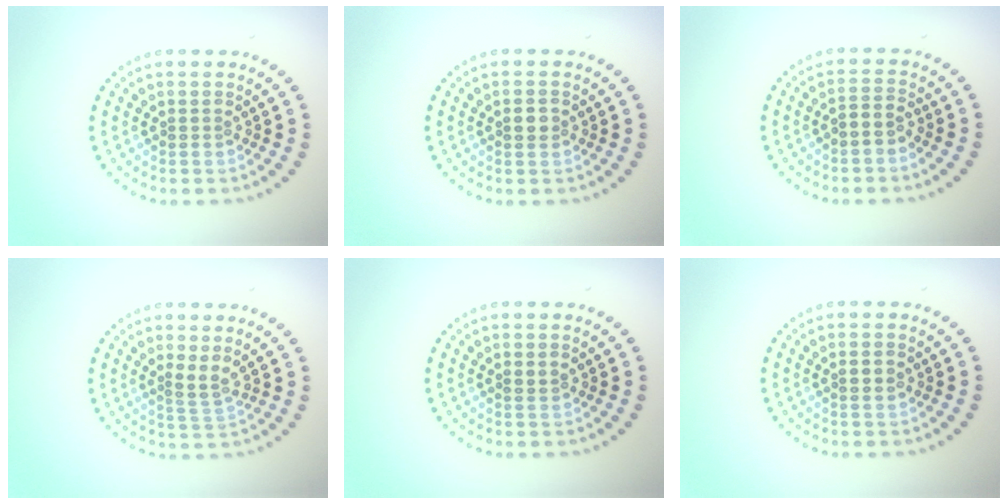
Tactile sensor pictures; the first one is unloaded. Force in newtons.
{"total": 1.5, "press": 1.5, "slide": 0.3}
{"total": 1.7, "press": 1.3, "slide": 1.1}
{"total": 1.7, "press": 1.2, "slide": 1.3}
{"total": 0.9, "press": 0.8, "slide": 0.2}
{"total": 1.2, "press": 1.2, "slide": 0.2}